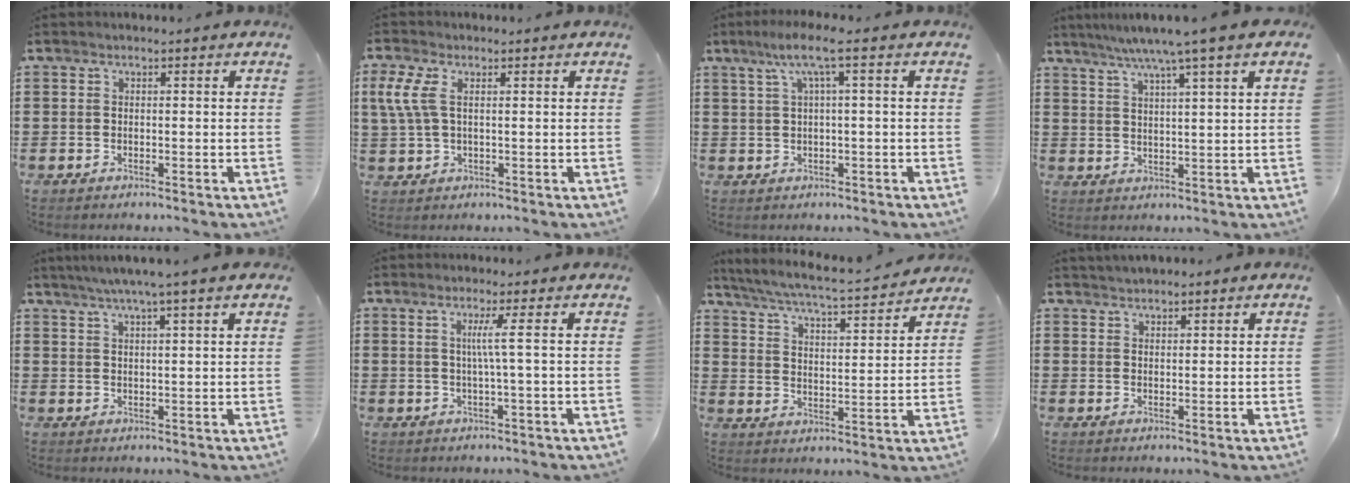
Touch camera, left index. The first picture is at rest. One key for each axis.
{"total": 4.4, "fx": 1.2, "fy": 2.0, "fz": 3.7, "tx": -0.102, "ty": -0.002, "tz": 0.014}
{"total": 5.2, "fx": 1.5, "fy": 0.4, "fz": 5.0, "tx": -0.101, "ty": 0.005, "tz": 0.019}
{"total": 5.9, "fx": 4.3, "fy": -0.2, "fz": 4.0, "tx": -0.088, "ty": -0.014, "tz": 0.072}
{"total": 4.3, "fx": 3.3, "fy": 0.0, "fz": 2.8, "tx": -0.061, "ty": -0.006, "tz": 0.058}
{"total": 3.4, "fx": 0.5, "fy": -0.9, "fz": 3.3, "tx": -0.063, "ty": -0.007, "tz": 0.004}
{"total": 4.9, "fx": 4.5, "fy": -0.1, "fz": 2.0, "tx": -0.061, "ty": -0.035, "tz": 0.070}
{"total": 2.0, "fx": 1.9, "fy": 0.4, "fz": 0.0, "tx": -0.005, "ty": 0.003, "tz": 0.038}